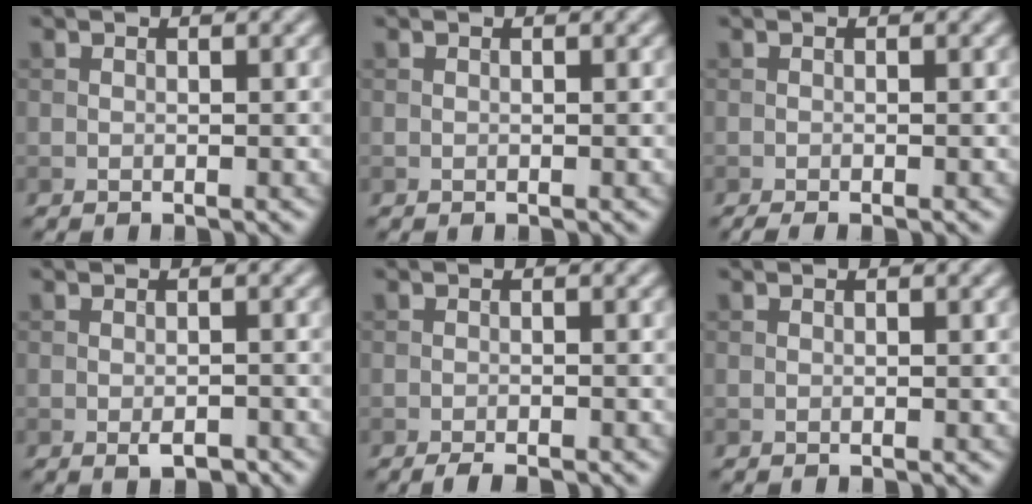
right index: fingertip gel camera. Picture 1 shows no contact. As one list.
[{"total": 0.0}, {"total": 1.3, "force": [-0.9, 0.2, 1.0], "torque": [-0.013, 0.000, -0.013]}, {"total": 1.9, "force": [-1.0, 0.8, 1.4], "torque": [-0.022, -0.003, -0.015]}, {"total": 1.8, "force": [-1.5, 0.3, 1.0], "torque": [-0.014, 0.000, -0.026]}, {"total": 0.0}]